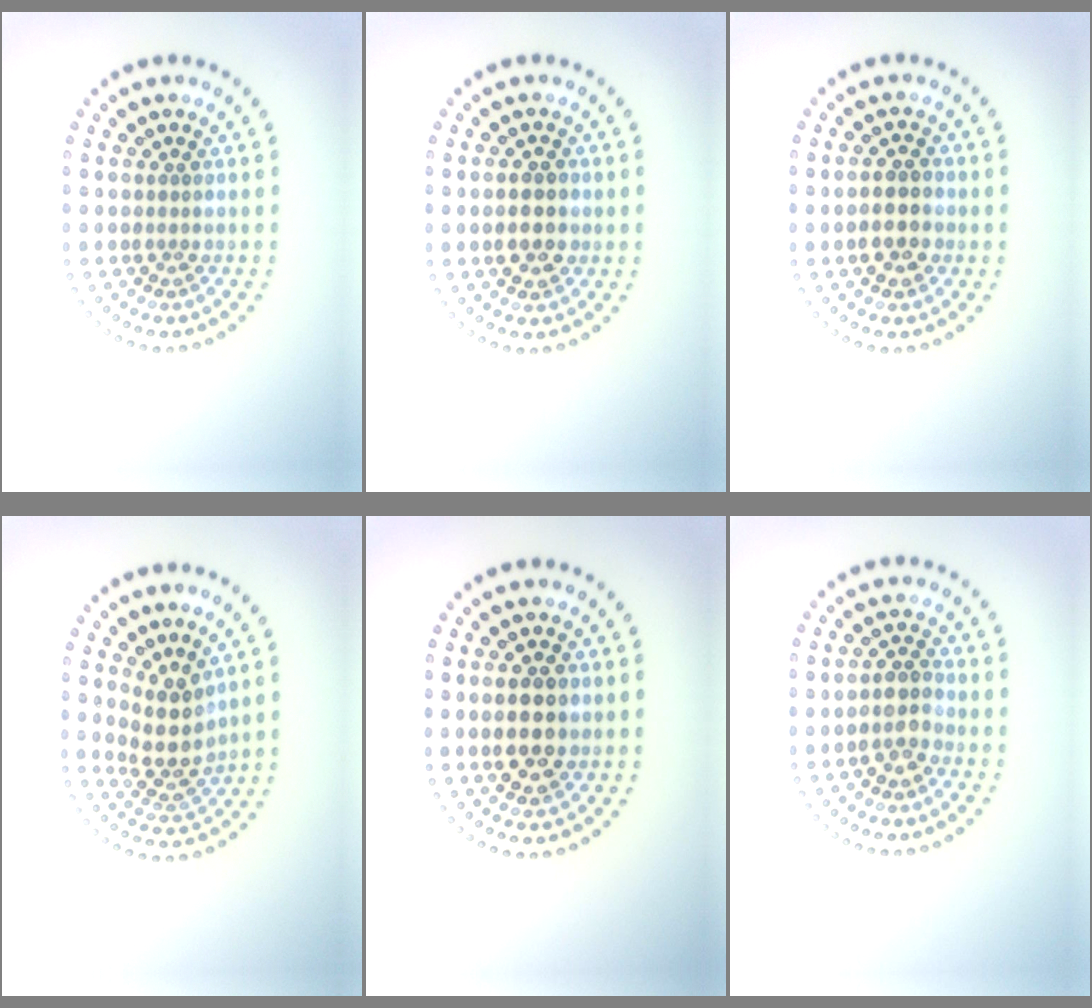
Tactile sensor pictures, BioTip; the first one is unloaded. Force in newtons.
{"total": 2.8, "press": 2.8, "slide": 0.4}
{"total": 2.9, "press": 2.8, "slide": 0.6}
{"total": 3.5, "press": 2.7, "slide": 2.2}
{"total": 3.4, "press": 3.4, "slide": 0.2}
{"total": 2.2, "press": 2.1, "slide": 0.7}